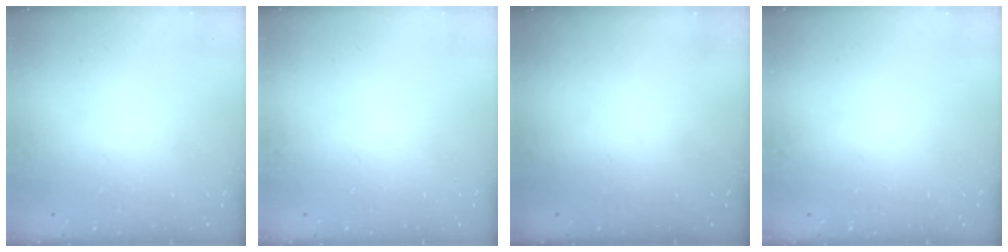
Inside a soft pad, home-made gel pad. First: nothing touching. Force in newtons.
{"total": 0.0}
{"total": 0.0}
{"total": 0.0}